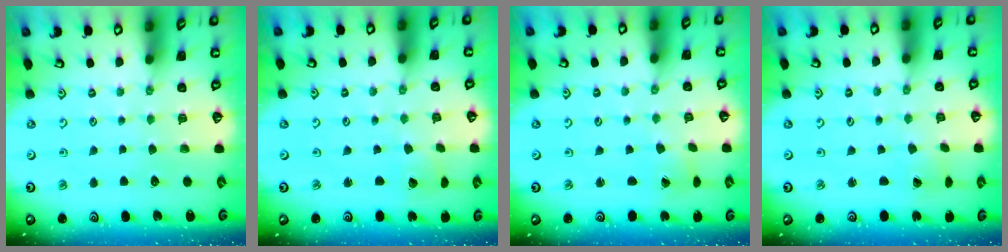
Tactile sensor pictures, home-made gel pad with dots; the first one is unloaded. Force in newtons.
{"total": 3.0, "press": 3.0, "slide": 0.2}
{"total": 1.6, "press": 1.6, "slide": 0.3}
{"total": 1.0, "press": 1.0, "slide": 0.1}